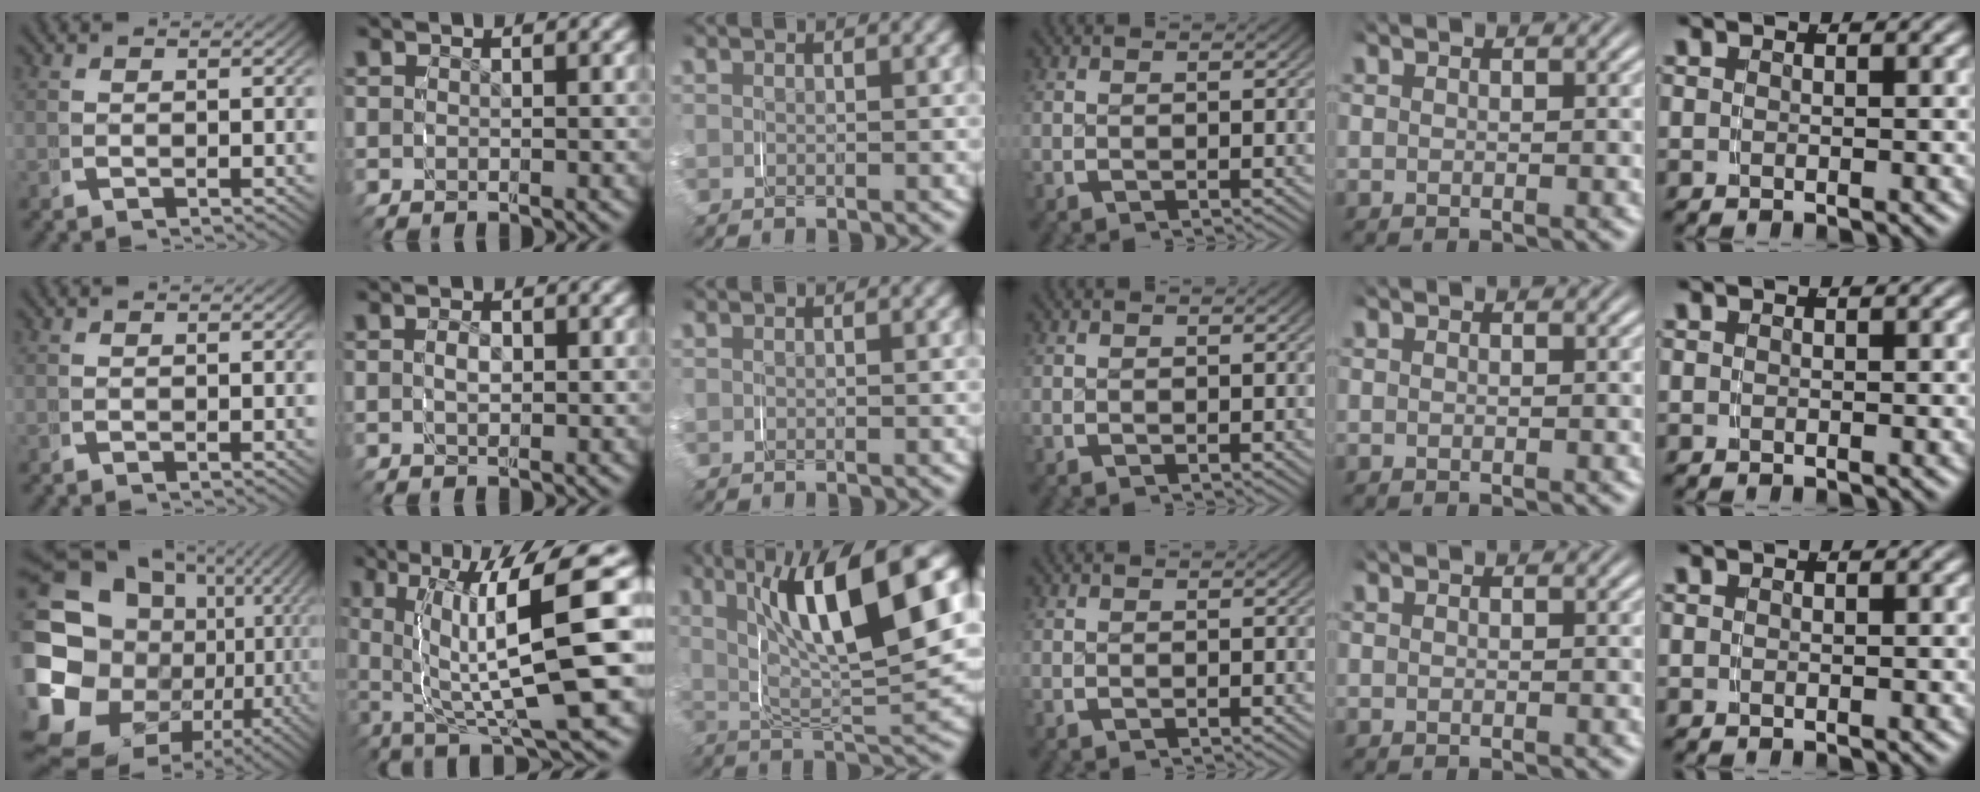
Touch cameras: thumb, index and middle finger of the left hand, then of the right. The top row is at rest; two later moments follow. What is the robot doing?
{"motion": "grasp_and_lifting", "object": "map"}